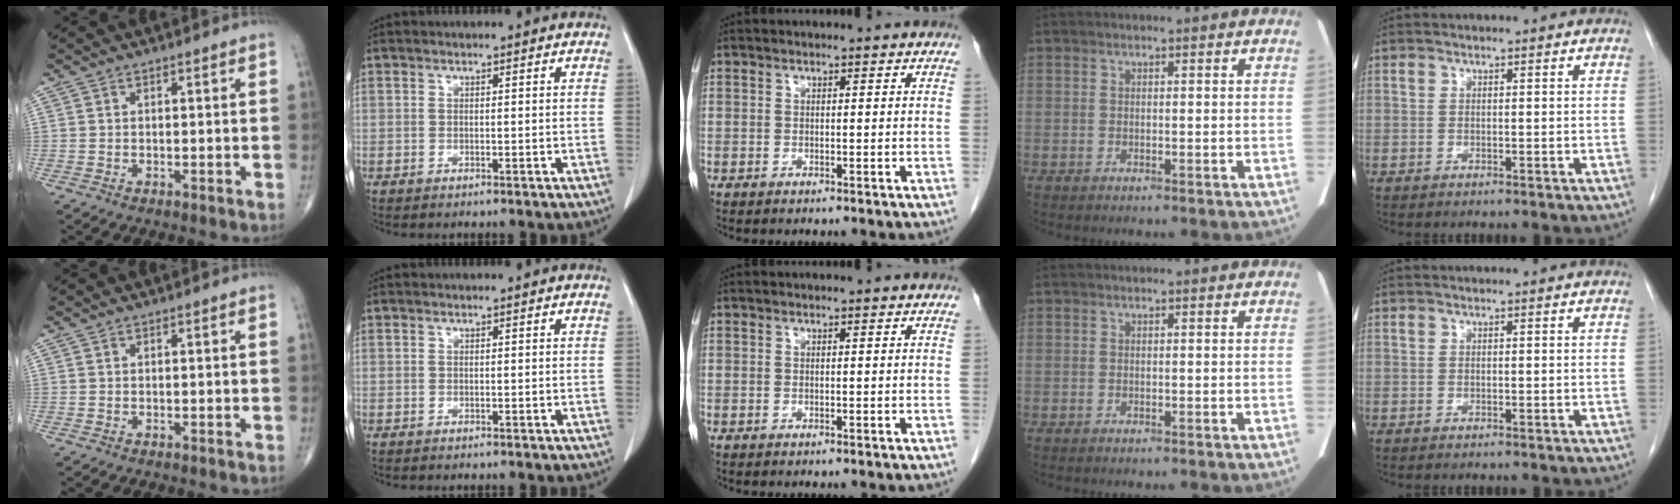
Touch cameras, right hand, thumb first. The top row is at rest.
{}